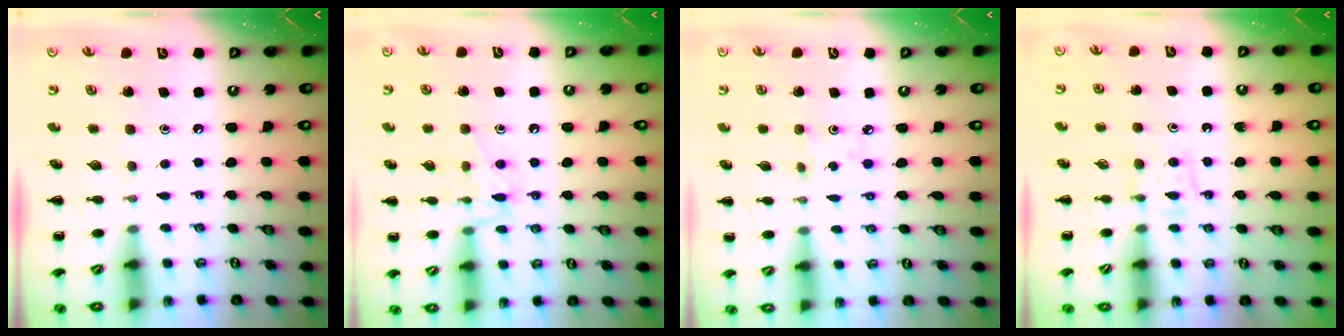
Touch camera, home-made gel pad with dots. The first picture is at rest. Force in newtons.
{"total": 10.0, "press": 10.0, "slide": 0.9}
{"total": 2.5, "press": 2.3, "slide": 0.9}
{"total": 4.5, "press": 4.2, "slide": 1.5}